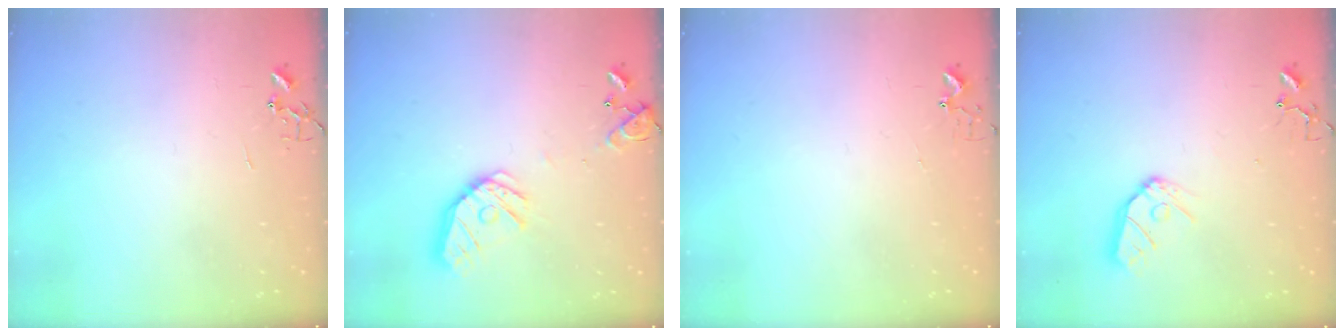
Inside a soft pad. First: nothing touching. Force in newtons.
{"total": 15.8, "press": 15.5, "slide": 2.5}
{"total": 2.9, "press": 2.9, "slide": 0.3}
{"total": 9.7, "press": 9.7, "slide": 0.9}